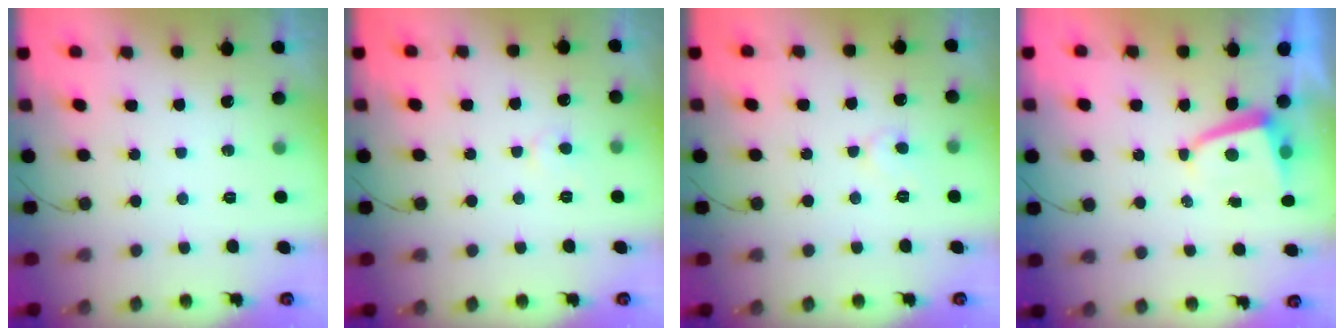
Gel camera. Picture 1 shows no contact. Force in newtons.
{"total": 4.4, "press": 4.4, "slide": 0.3}
{"total": 5.5, "press": 5.5, "slide": 0.4}
{"total": 2.7, "press": 2.6, "slide": 0.4}